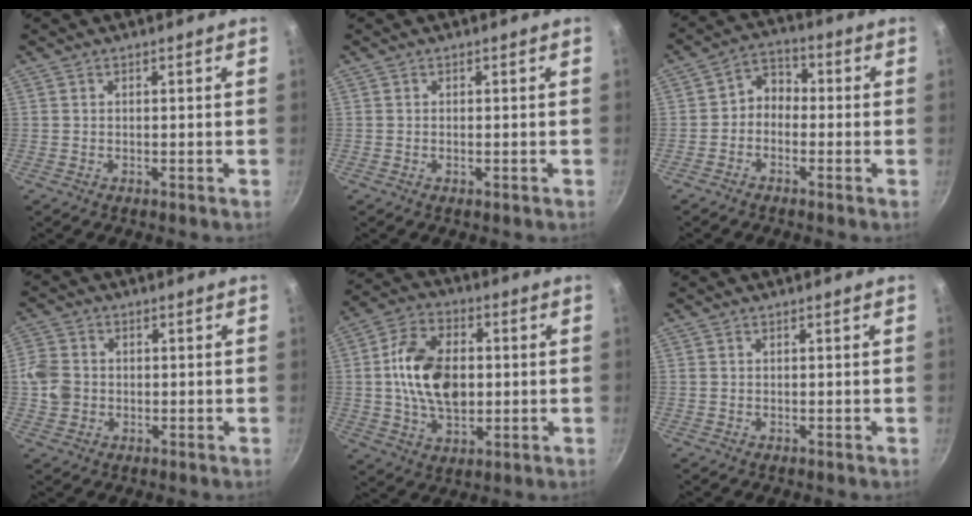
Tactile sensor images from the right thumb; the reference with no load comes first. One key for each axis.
{"total": 0.6, "fx": -0.2, "fy": 0.1, "fz": 0.5, "tx": -0.009, "ty": 0.001, "tz": -0.003}
{"total": 5.0, "fx": -1.4, "fy": 3.9, "fz": 2.7, "tx": -0.024, "ty": 0.030, "tz": -0.039}
{"total": 6.1, "fx": -0.5, "fy": 5.4, "fz": 2.9, "tx": -0.044, "ty": 0.008, "tz": -0.020}
{"total": 15.2, "fx": 0.6, "fy": 9.8, "fz": 11.6, "tx": -0.187, "ty": 0.011, "tz": 0.003}
{"total": 0.0}